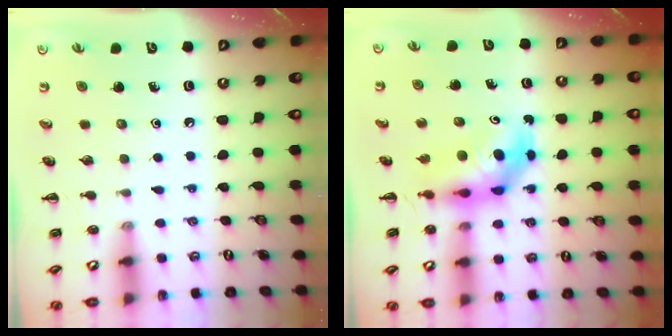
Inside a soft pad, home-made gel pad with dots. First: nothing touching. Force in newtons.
{"total": 6.3, "press": 6.1, "slide": 1.4}